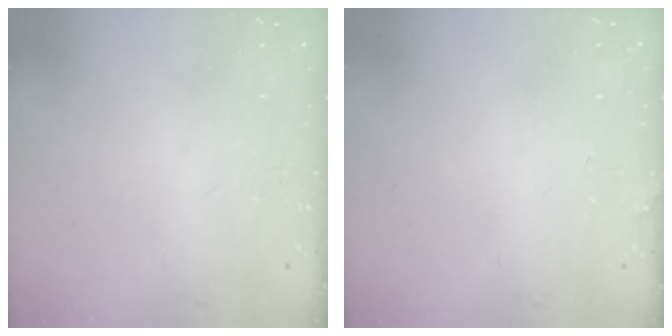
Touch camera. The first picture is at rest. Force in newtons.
{"total": 1.9, "press": 1.9, "slide": 0.2}